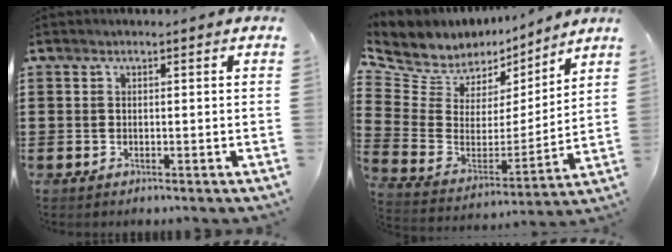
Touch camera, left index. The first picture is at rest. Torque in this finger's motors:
{"motor_torque": [1.07, -1.07, 0.28, 0.02]}